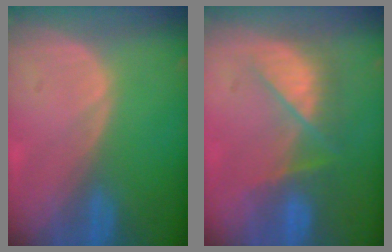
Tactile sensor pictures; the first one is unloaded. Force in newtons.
{"total": 7.0, "press": 6.9, "slide": 1.1}